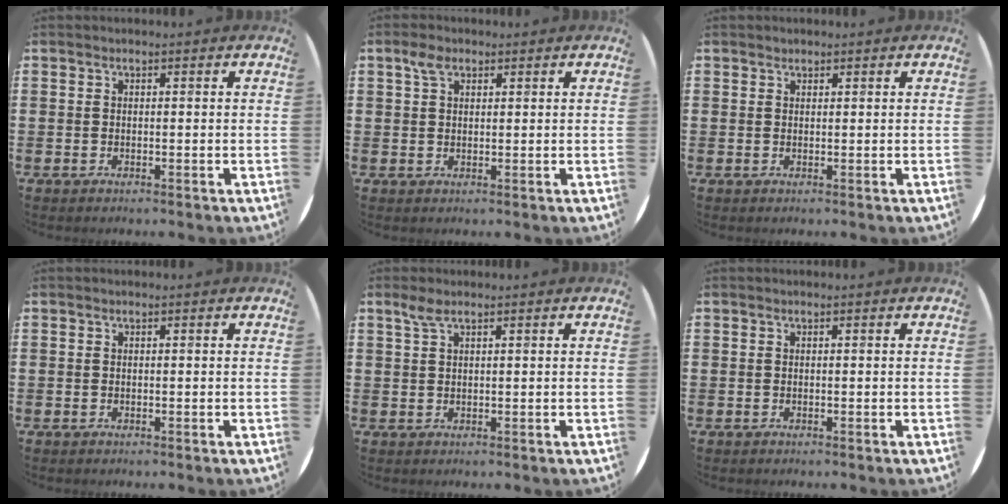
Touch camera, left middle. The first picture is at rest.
{"total": 2.5, "force": [1.6, 1.4, 1.4], "torque": [-0.024, 0.002, 0.028]}
{"total": 0.6, "force": [0.6, 0.2, -0.1], "torque": [0.001, 0.003, 0.011]}
{"total": 0.0}
{"total": 1.8, "force": [1.2, 0.4, 1.3], "torque": [-0.029, 0.003, 0.021]}
{"total": 0.0}